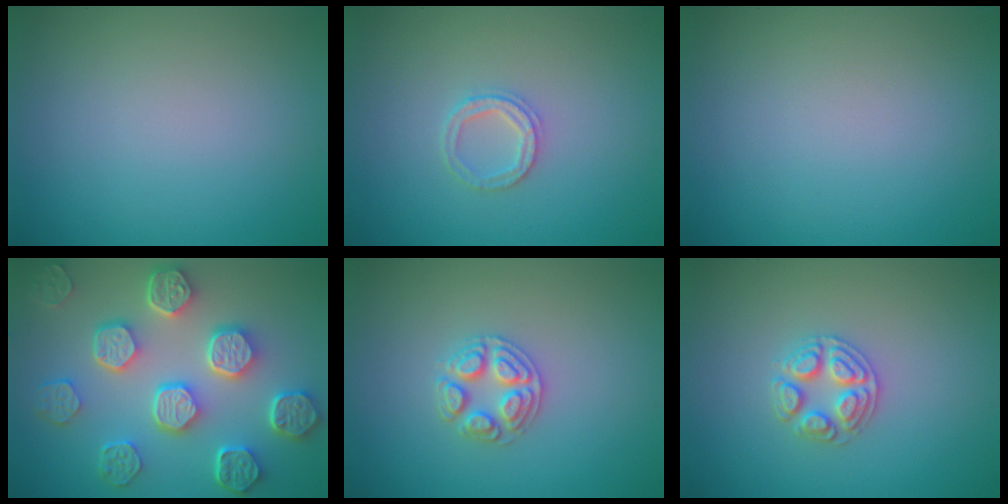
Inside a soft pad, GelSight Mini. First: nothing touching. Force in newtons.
{"total": 1.9, "press": 1.8, "slide": 0.4}
{"total": 0.0}
{"total": 8.1, "press": 6.3, "slide": 5.1}
{"total": 2.5, "press": 2.5, "slide": 0.4}
{"total": 2.5, "press": 2.5, "slide": 0.4}